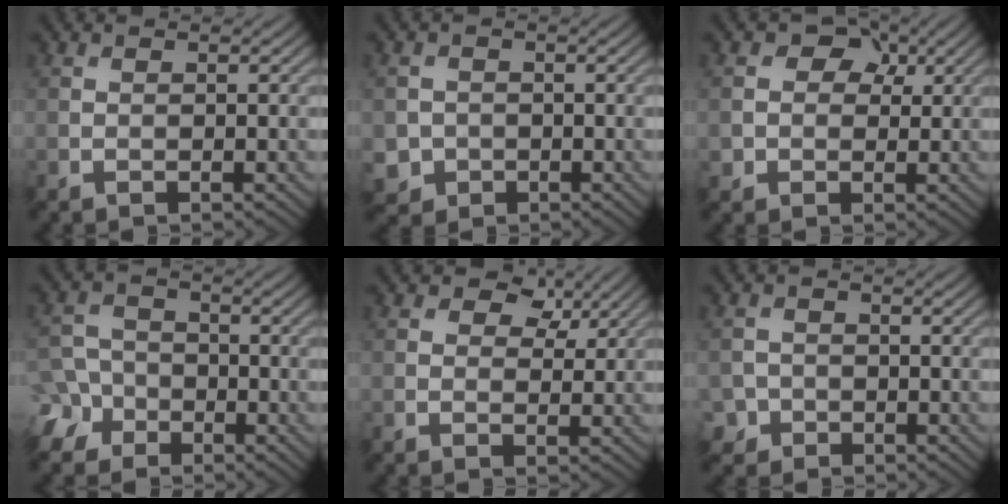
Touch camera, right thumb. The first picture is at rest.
{"total": 2.9, "force": [-1.0, 2.6, 0.5], "torque": [-0.012, -0.008, -0.020]}
{"total": 5.6, "force": [1.5, 4.9, 2.1], "torque": [-0.042, 0.015, 0.001]}
{"total": 6.1, "force": [-3.5, 4.7, 1.9], "torque": [-0.037, -0.010, -0.080]}
{"total": 4.3, "force": [2.4, 2.6, 2.4], "torque": [-0.031, -0.001, 0.033]}
{"total": 2.1, "force": [-1.2, 1.8, 0.3], "torque": [-0.002, -0.002, -0.026]}